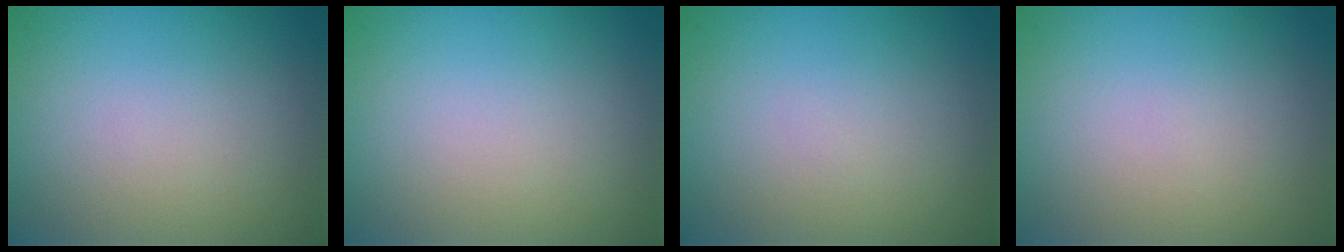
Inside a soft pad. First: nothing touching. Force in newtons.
{"total": 0.0}
{"total": 0.0}
{"total": 0.0}